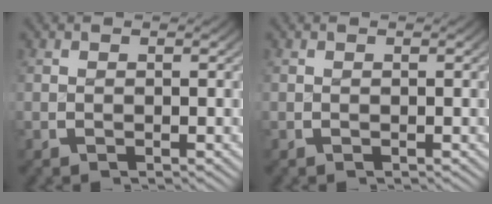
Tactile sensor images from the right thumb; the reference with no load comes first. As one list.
[{"total": 0.0}]